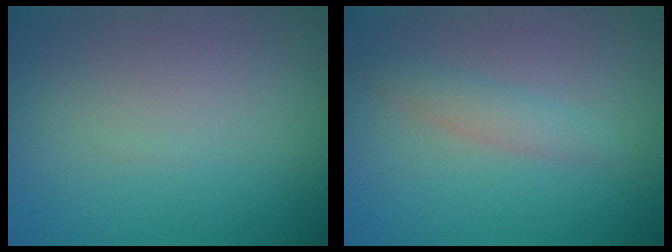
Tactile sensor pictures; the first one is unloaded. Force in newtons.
{"total": 1.8, "press": 1.8, "slide": 0.0}